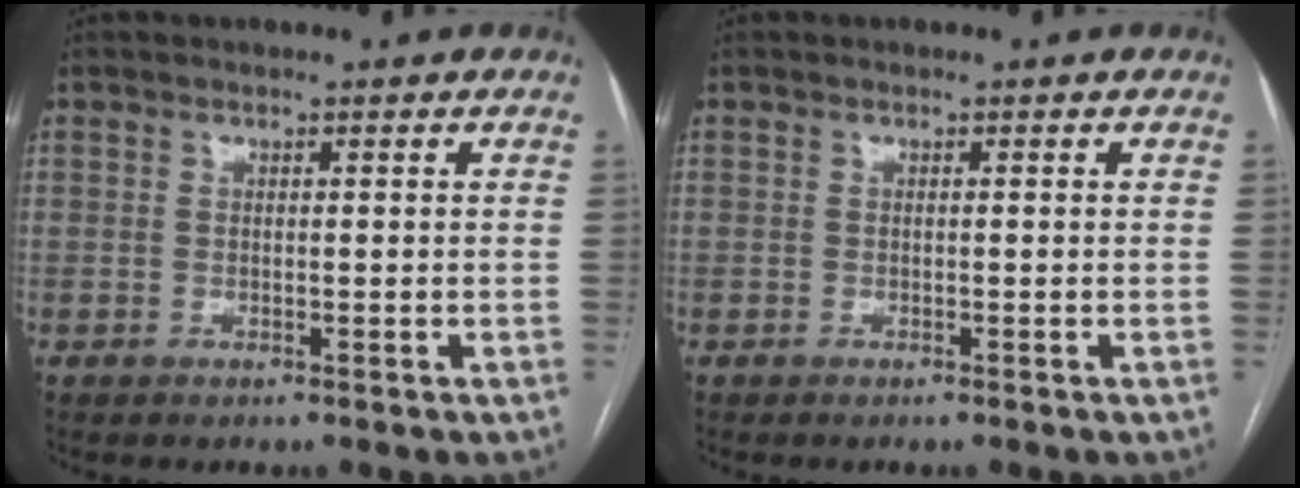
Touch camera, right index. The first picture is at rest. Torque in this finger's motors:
{"motor_torque": [0.07, 0.02, -0.04, 0.00]}